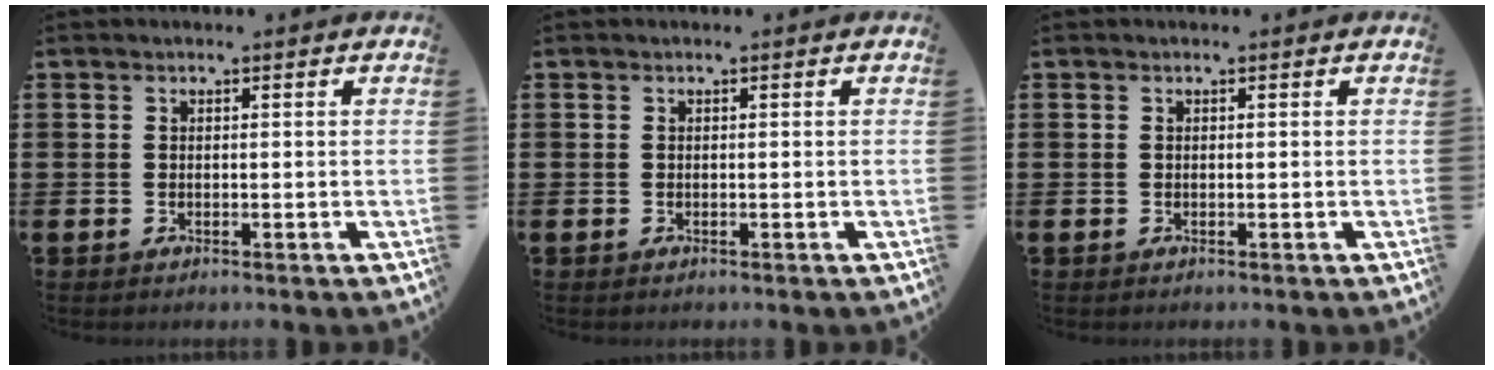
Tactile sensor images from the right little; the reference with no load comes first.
{"total": 0.0}
{"total": 0.0}